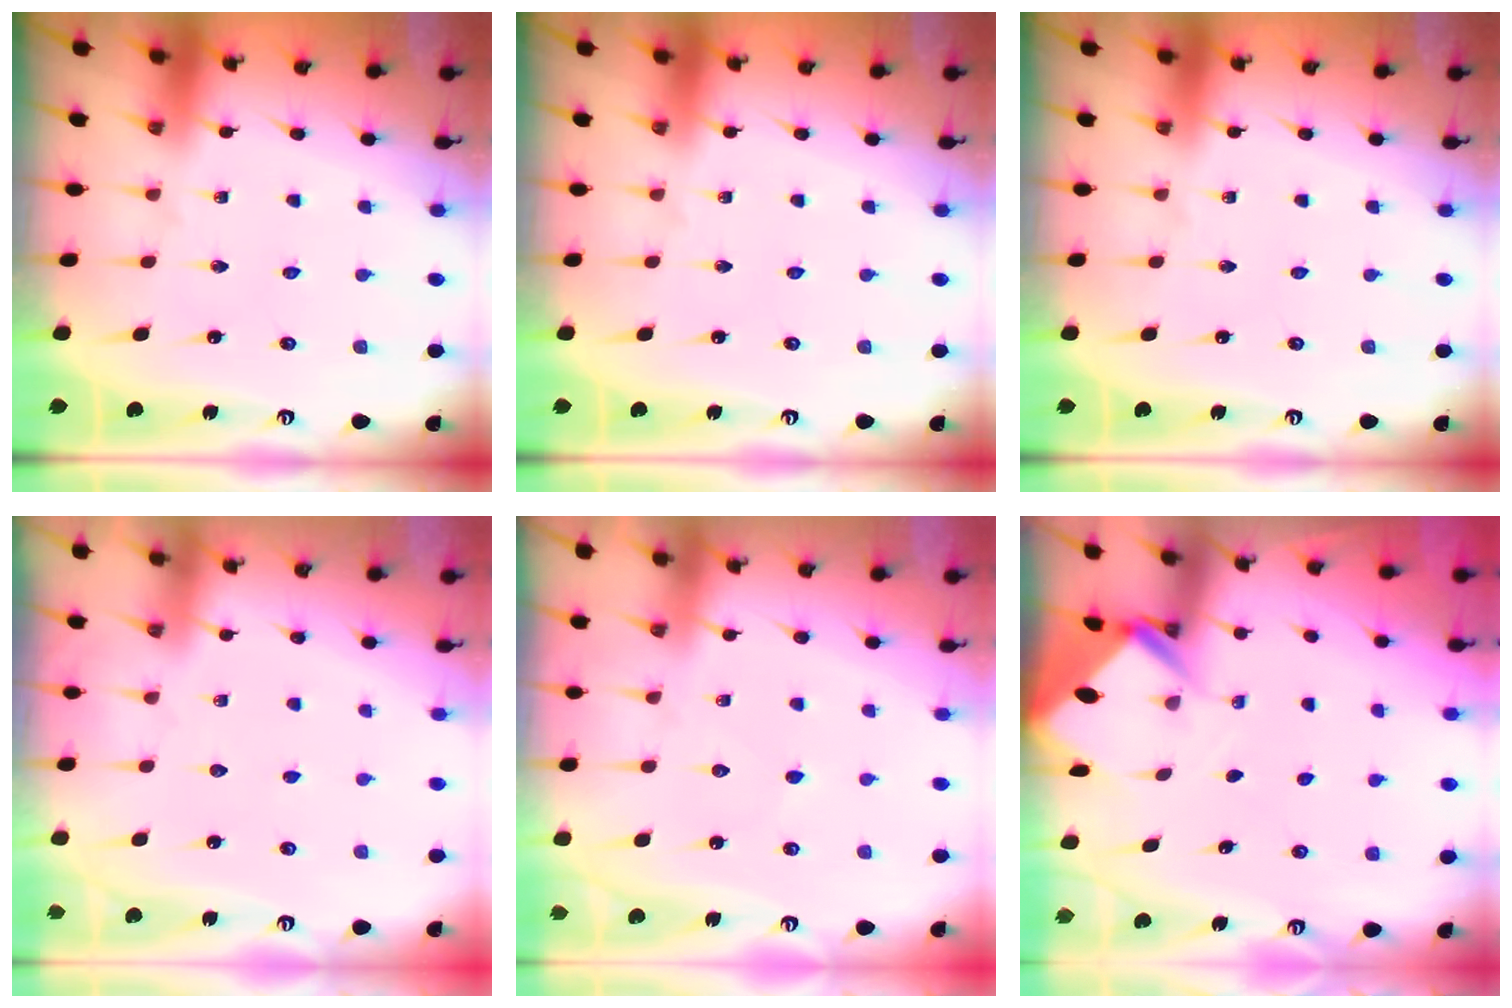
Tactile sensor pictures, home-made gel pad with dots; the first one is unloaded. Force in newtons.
{"total": 0.0}
{"total": 0.0}
{"total": 3.2, "press": 3.2, "slide": 0.4}
{"total": 4.6, "press": 4.5, "slide": 0.6}
{"total": 2.8, "press": 2.8, "slide": 0.1}